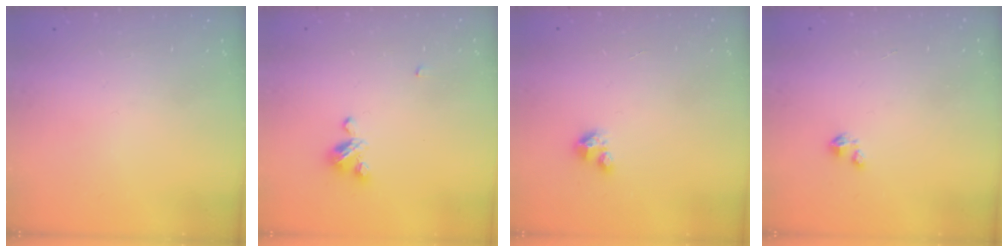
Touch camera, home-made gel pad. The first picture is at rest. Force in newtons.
{"total": 5.1, "press": 5.0, "slide": 0.5}
{"total": 2.8, "press": 2.8, "slide": 0.2}
{"total": 1.4, "press": 1.4, "slide": 0.2}